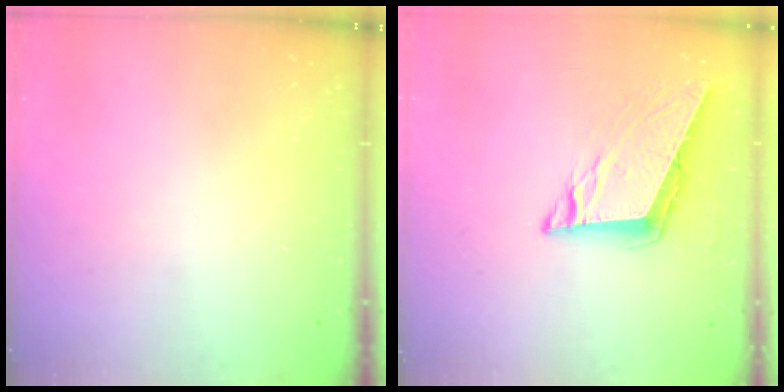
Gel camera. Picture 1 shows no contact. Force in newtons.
{"total": 8.7, "press": 8.4, "slide": 2.1}